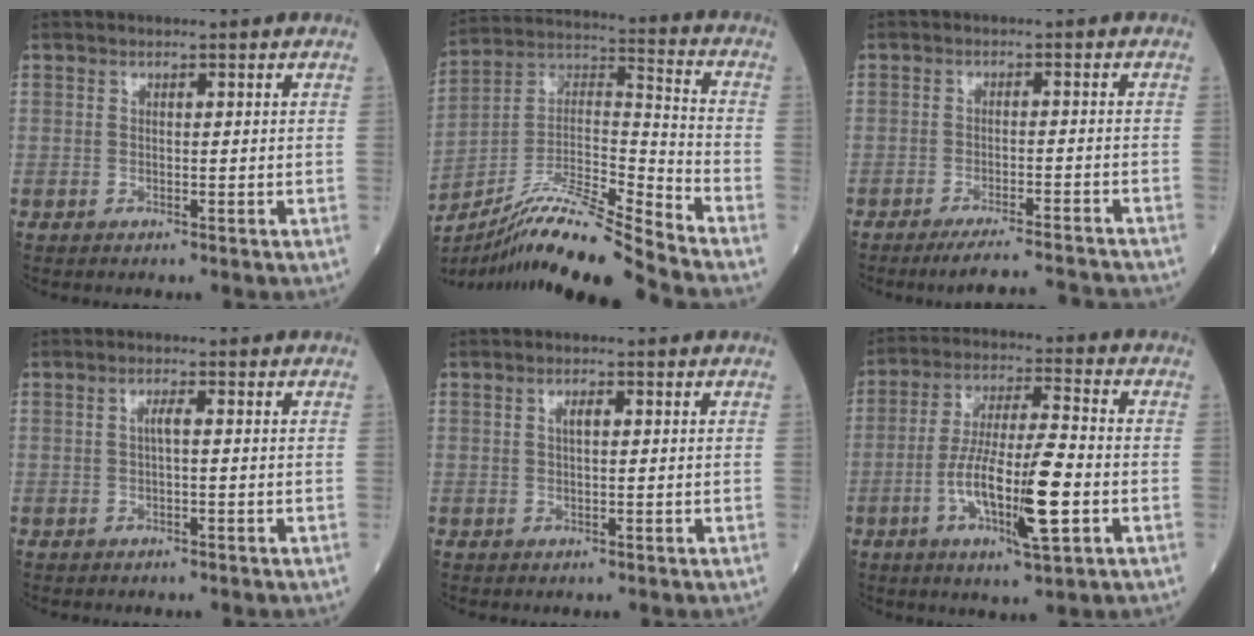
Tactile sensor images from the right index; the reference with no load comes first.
{"total": 16.4, "force": [-14.5, -1.5, 7.5], "torque": [-0.142, 0.023, -0.262]}
{"total": 10.3, "force": [-9.8, -0.5, 3.1], "torque": [-0.034, -0.008, -0.138]}
{"total": 1.2, "force": [0.0, 0.1, 1.2], "torque": [-0.025, 0.003, 0.000]}
{"total": 1.5, "force": [0.5, 0.4, 1.4], "torque": [-0.025, 0.002, 0.007]}
{"total": 13.1, "force": [-3.6, 1.8, 12.5], "torque": [-0.230, -0.005, -0.063]}